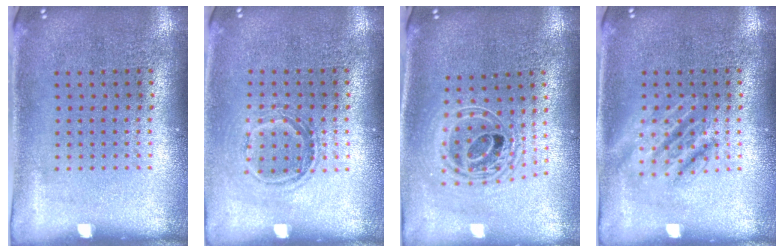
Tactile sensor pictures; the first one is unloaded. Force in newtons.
{"total": 1.2, "press": 1.0, "slide": 0.6}
{"total": 2.1, "press": 1.6, "slide": 1.3}
{"total": 2.6, "press": 2.5, "slide": 0.3}